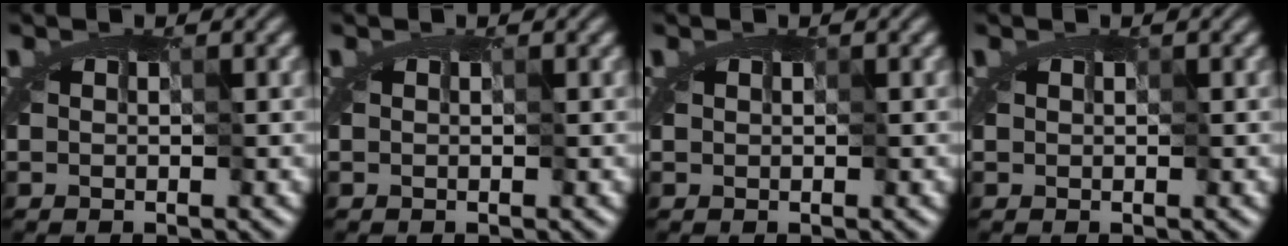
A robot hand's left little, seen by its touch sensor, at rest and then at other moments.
{"total": 0.0}
{"total": 0.0}
{"total": 0.0}